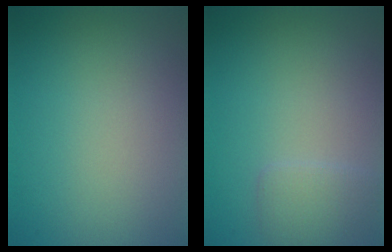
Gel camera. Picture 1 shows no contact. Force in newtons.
{"total": 1.6, "press": 1.6, "slide": 0.2}